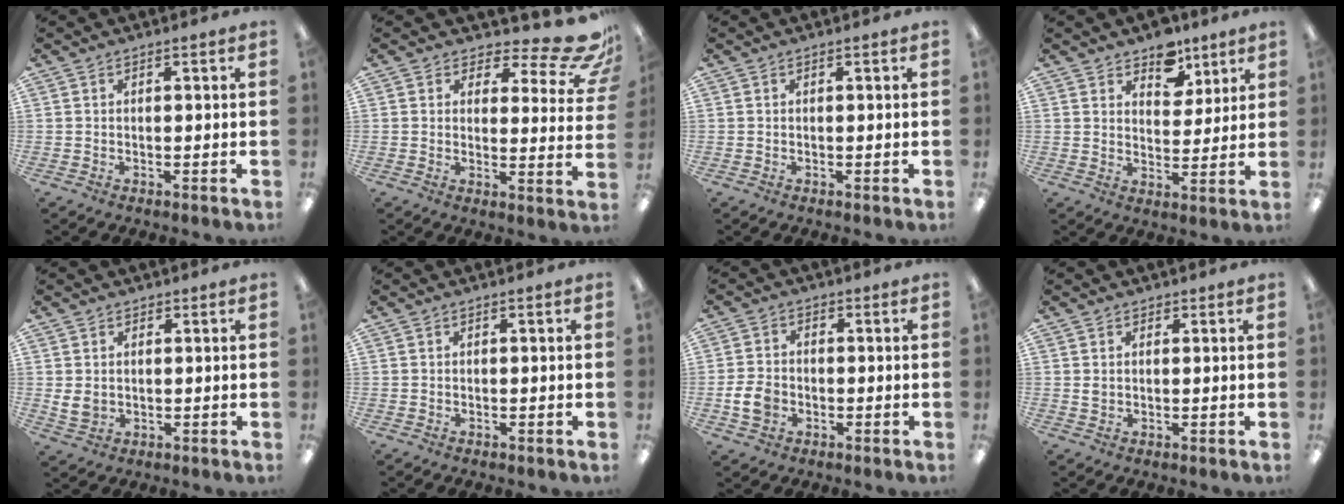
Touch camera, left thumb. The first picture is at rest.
{"total": 9.7, "force": [7.1, 2.9, 5.9], "torque": [-0.077, -0.061, 0.122]}
{"total": 0.0}
{"total": 8.2, "force": [6.3, 4.9, 2.1], "torque": [-0.020, -0.040, 0.112]}
{"total": 3.8, "force": [1.0, 3.2, 1.7], "torque": [-0.031, -0.005, 0.019]}
{"total": 0.0}
{"total": 6.2, "force": [-1.6, 4.9, 3.4], "torque": [-0.069, 0.005, -0.030]}
{"total": 1.5, "force": [0.8, 1.2, 0.4], "torque": [-0.001, 0.000, 0.012]}